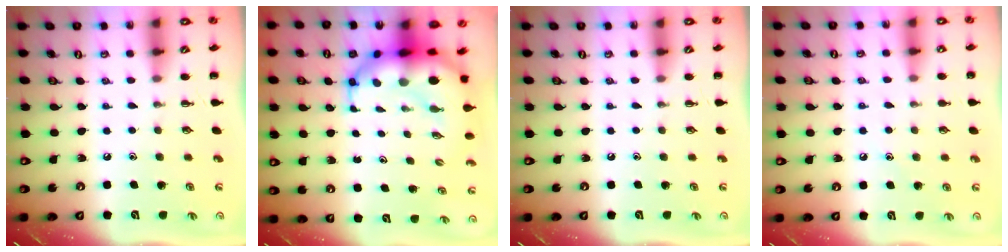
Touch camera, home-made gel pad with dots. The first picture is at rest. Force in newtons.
{"total": 11.8, "press": 11.3, "slide": 3.3}
{"total": 0.0}
{"total": 7.0, "press": 6.7, "slide": 1.9}